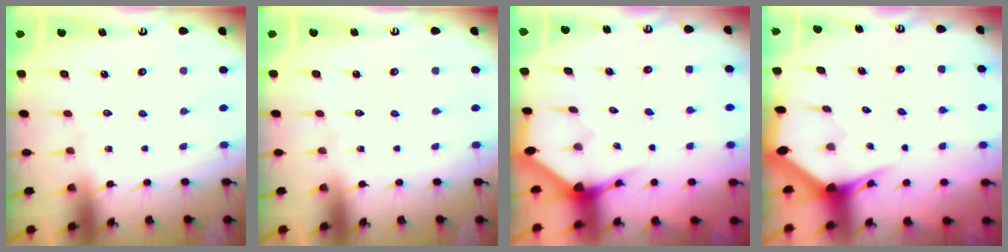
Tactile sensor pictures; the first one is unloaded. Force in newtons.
{"total": 0.0}
{"total": 3.4, "press": 3.4, "slide": 0.1}
{"total": 3.8, "press": 3.8, "slide": 0.2}